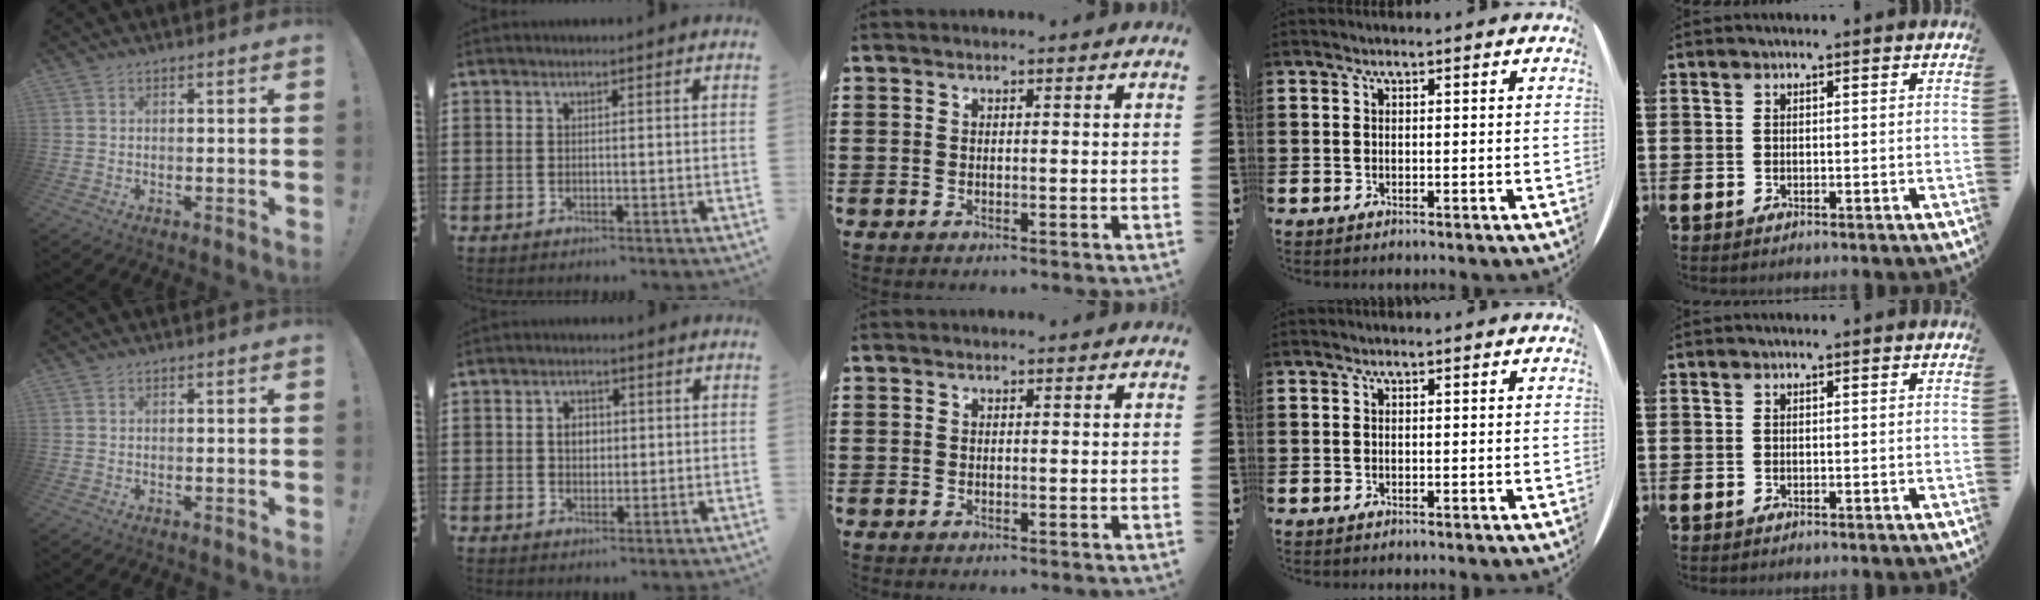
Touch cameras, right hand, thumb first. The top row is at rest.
{"index": {"total": 2.7, "force": [0.3, 2.0, 1.8], "torque": [-0.034, 0.005, 0.001]}}